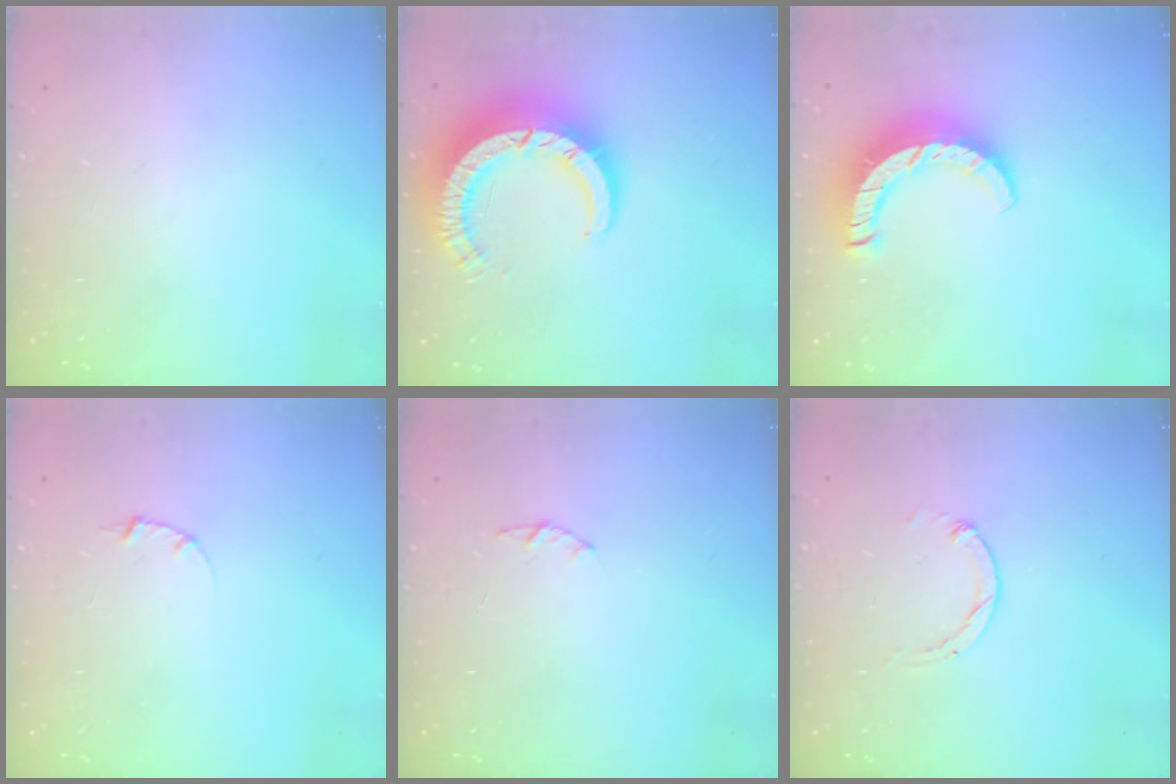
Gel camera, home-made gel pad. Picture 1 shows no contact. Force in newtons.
{"total": 13.2, "press": 13.2, "slide": 1.3}
{"total": 10.4, "press": 10.4, "slide": 1.1}
{"total": 1.0, "press": 1.0, "slide": 0.3}
{"total": 1.0, "press": 0.9, "slide": 0.3}
{"total": 1.2, "press": 1.2, "slide": 0.3}